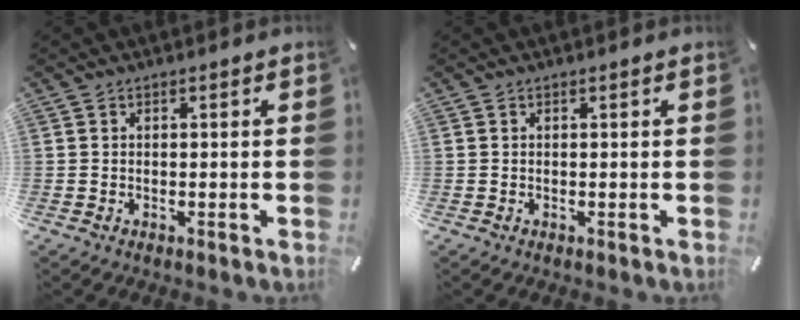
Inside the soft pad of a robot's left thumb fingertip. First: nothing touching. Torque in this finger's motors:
{"motor_torque": [-0.02, 0.05, 0.04, 0.00, 0.00]}